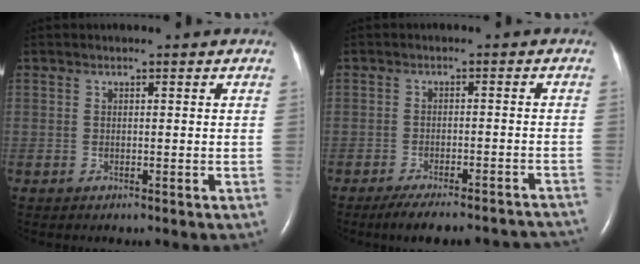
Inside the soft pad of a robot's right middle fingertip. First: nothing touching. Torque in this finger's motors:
{"motor_torque": [0.42, -0.49, 0.03, 0.02]}